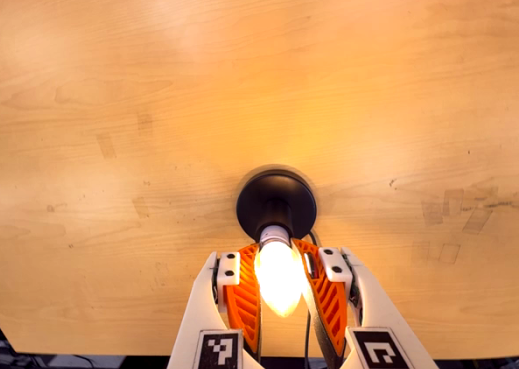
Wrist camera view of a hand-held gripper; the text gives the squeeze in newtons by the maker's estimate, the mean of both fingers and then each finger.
{"total": 19.8, "left": 23.7, "right": 15.9}